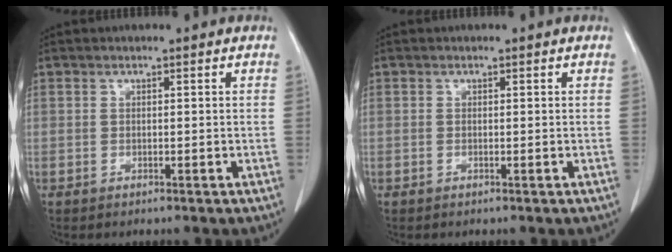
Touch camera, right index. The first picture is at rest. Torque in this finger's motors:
{"motor_torque": [0.05, -0.03, 0.01, 0.01]}